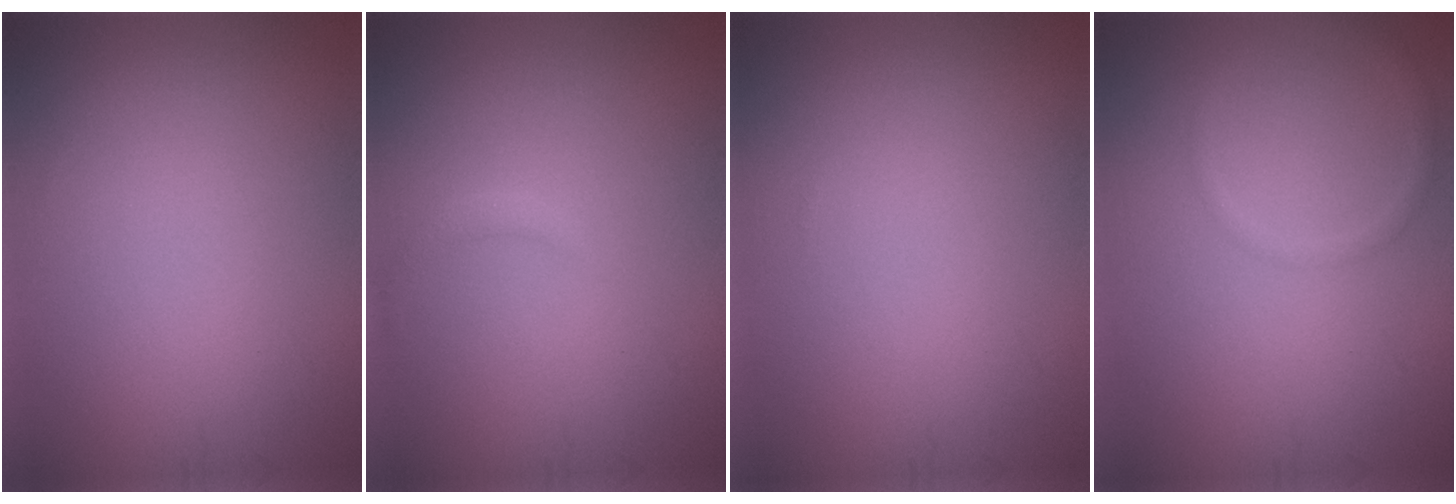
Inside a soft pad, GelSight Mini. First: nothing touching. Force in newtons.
{"total": 0.9, "press": 0.9, "slide": 0.1}
{"total": 0.0}
{"total": 1.1, "press": 1.1, "slide": 0.1}